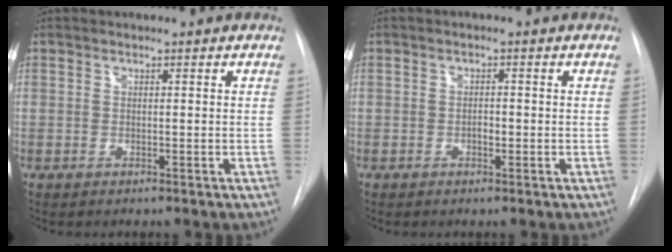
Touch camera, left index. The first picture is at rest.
{"total": 1.1, "force": [-0.4, 0.6, 0.9], "torque": [-0.015, 0.002, -0.007]}